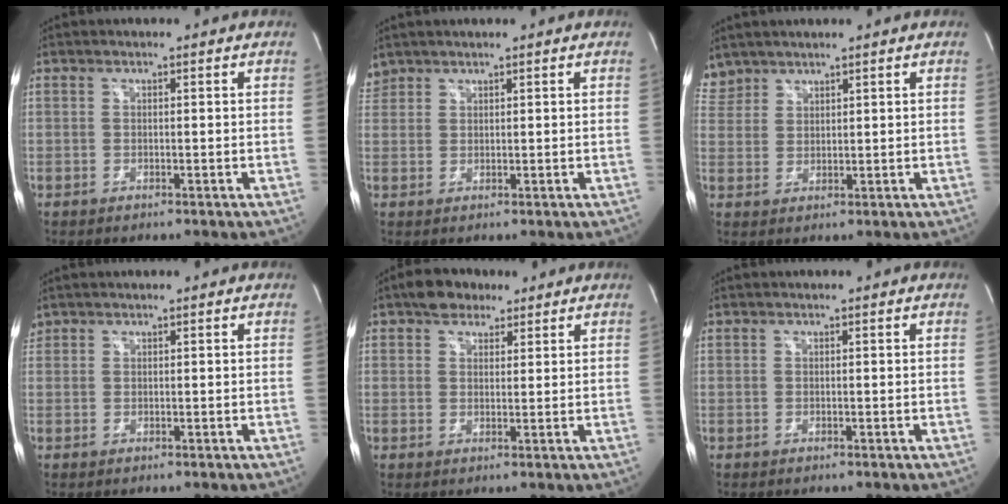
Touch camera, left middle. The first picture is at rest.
{"total": 2.3, "force": [2.1, 1.0, -0.1], "torque": [0.000, 0.014, 0.043]}
{"total": 3.9, "force": [3.5, 1.8, -0.2], "torque": [0.005, 0.012, 0.076]}
{"total": 1.3, "force": [1.0, 0.8, 0.1], "torque": [-0.003, 0.017, 0.020]}
{"total": 4.7, "force": [3.3, 2.8, 1.9], "torque": [-0.036, 0.015, 0.058]}
{"total": 0.0}